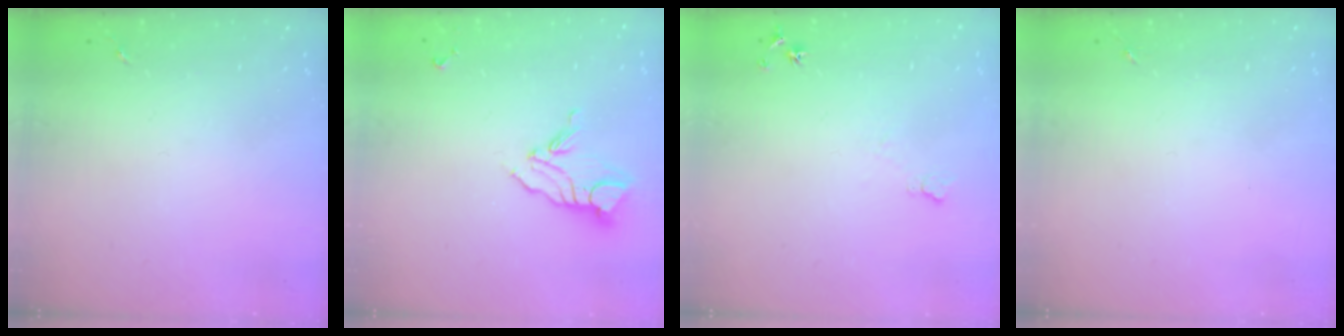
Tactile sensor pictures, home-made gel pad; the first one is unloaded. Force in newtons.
{"total": 9.9, "press": 9.8, "slide": 0.8}
{"total": 6.5, "press": 6.4, "slide": 0.8}
{"total": 0.0}